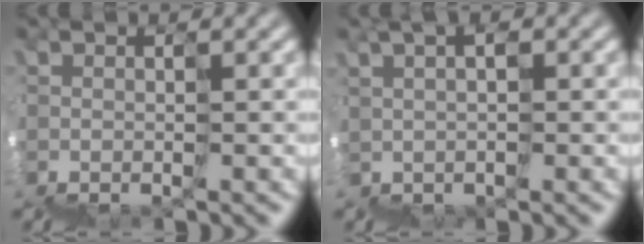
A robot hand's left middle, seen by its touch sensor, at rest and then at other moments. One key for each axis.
{"total": 2.5, "fx": 2.2, "fy": -0.3, "fz": -1.1, "tx": 0.019, "ty": 0.025, "tz": 0.032}